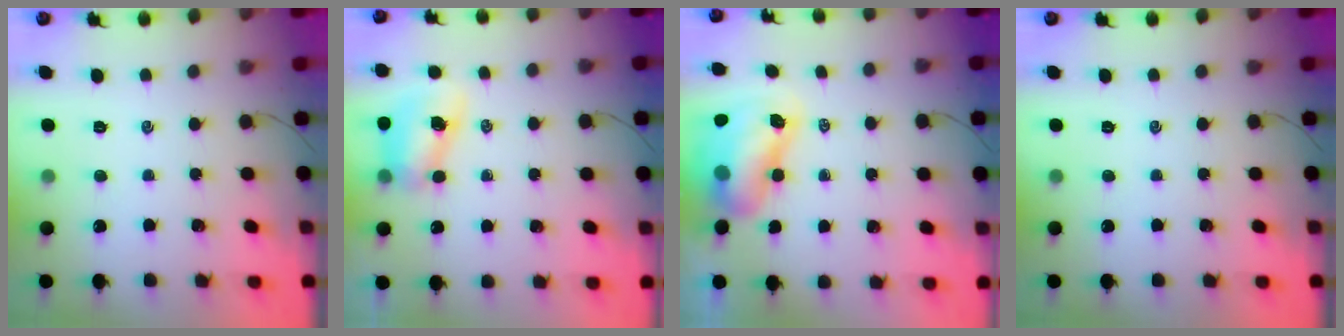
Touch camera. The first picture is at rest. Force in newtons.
{"total": 8.4, "press": 8.3, "slide": 1.1}
{"total": 9.7, "press": 9.4, "slide": 2.6}
{"total": 0.0}